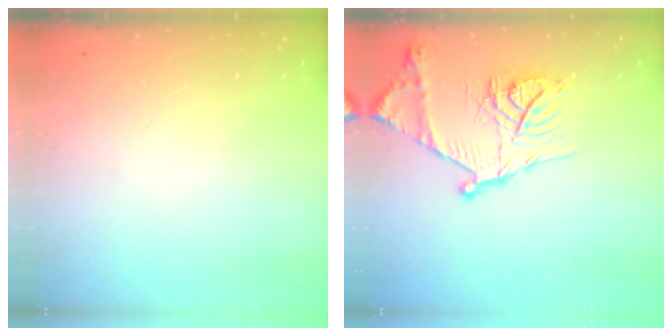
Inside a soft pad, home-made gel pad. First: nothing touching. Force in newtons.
{"total": 19.6, "press": 19.6, "slide": 1.5}